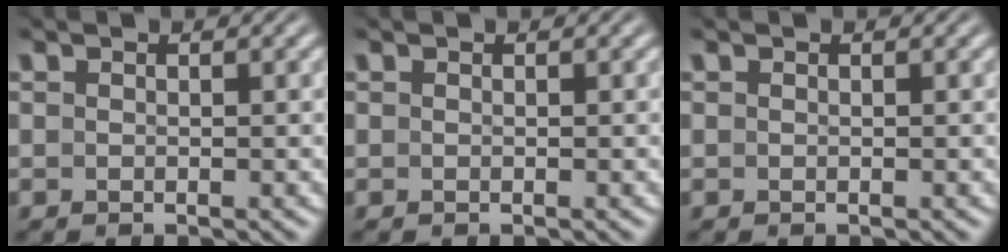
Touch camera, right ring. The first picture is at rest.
{"total": 0.0}
{"total": 0.0}